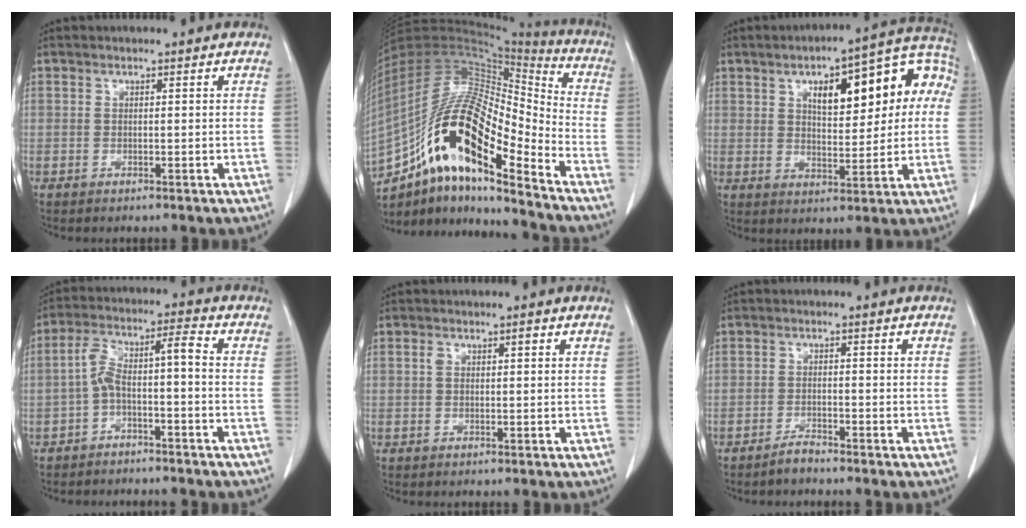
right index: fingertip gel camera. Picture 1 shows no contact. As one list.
[{"total": 20.9, "force": [-11.8, 4.9, 16.6], "torque": [-0.336, 0.012, -0.207]}, {"total": 16.5, "force": [4.0, 6.0, 14.8], "torque": [-0.197, 0.043, 0.054]}, {"total": 6.8, "force": [-1.9, 1.2, 6.4], "torque": [-0.121, 0.041, -0.034]}, {"total": 1.9, "force": [0.6, 0.9, 1.5], "torque": [-0.029, 0.016, 0.013]}, {"total": 2.0, "force": [-1.9, 0.2, 0.6], "torque": [-0.009, -0.001, -0.033]}]